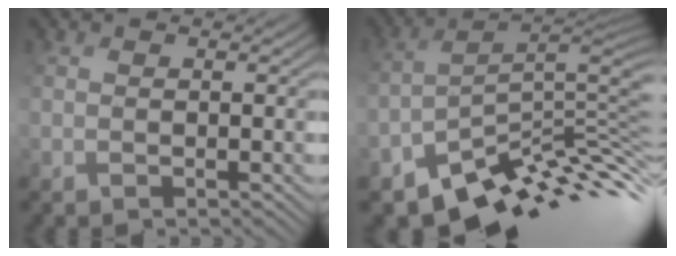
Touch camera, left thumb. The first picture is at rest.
{"total": 10.8, "force": [-6.9, 3.5, 7.6], "torque": [-0.122, -0.002, -0.108]}